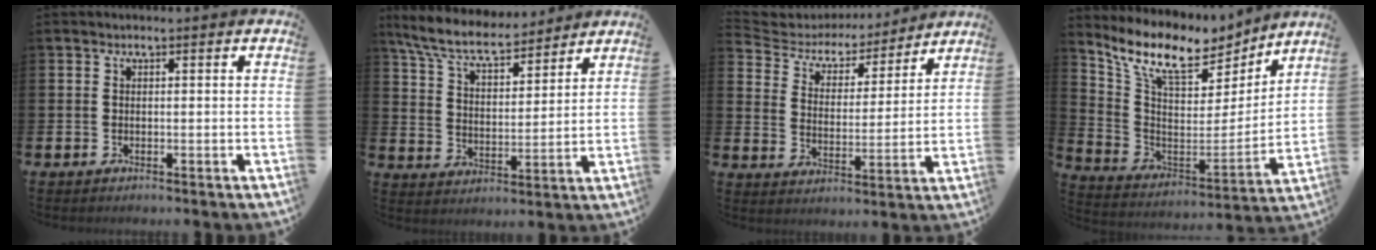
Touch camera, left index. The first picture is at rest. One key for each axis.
{"total": 8.0, "fx": 7.2, "fy": 1.9, "fz": 2.8, "tx": -0.085, "ty": -0.041, "tz": 0.128}
{"total": 5.2, "fx": 4.6, "fy": 2.3, "fz": 0.5, "tx": -0.042, "ty": -0.037, "tz": 0.074}
{"total": 10.7, "fx": 9.0, "fy": 4.0, "fz": 4.2, "tx": -0.122, "ty": -0.059, "tz": 0.157}